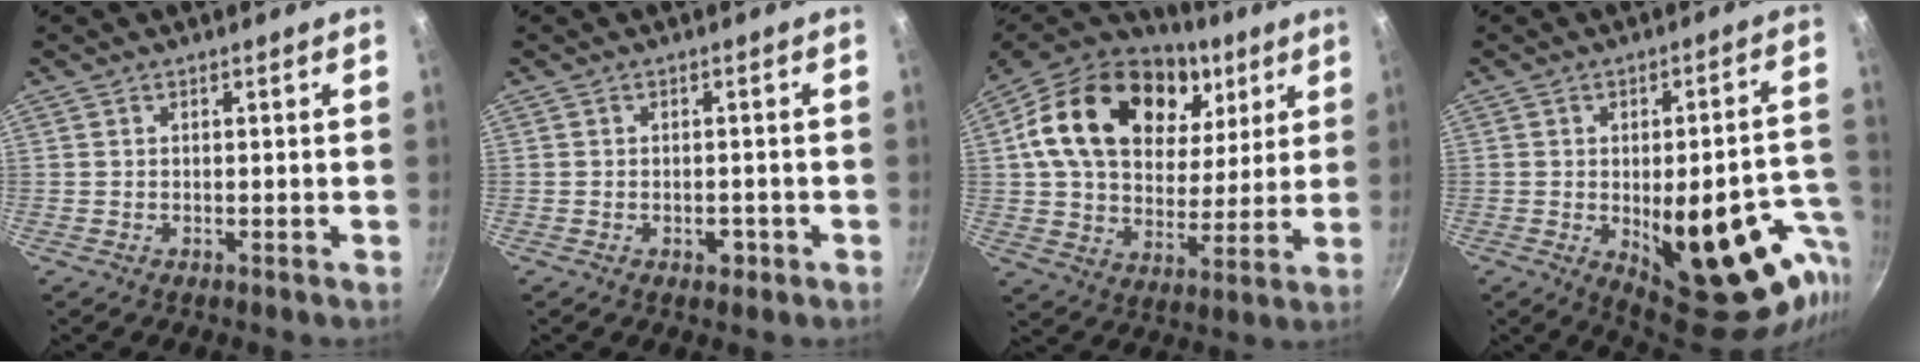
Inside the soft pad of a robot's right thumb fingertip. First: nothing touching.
{"total": 2.3, "force": [-1.0, 1.5, 1.4], "torque": [-0.009, 0.010, -0.009]}
{"total": 27.5, "force": [10.2, 18.4, 17.6], "torque": [-0.287, -0.014, 0.167]}
{"total": 24.0, "force": [-6.5, 10.6, 20.6], "torque": [-0.206, 0.005, -0.065]}